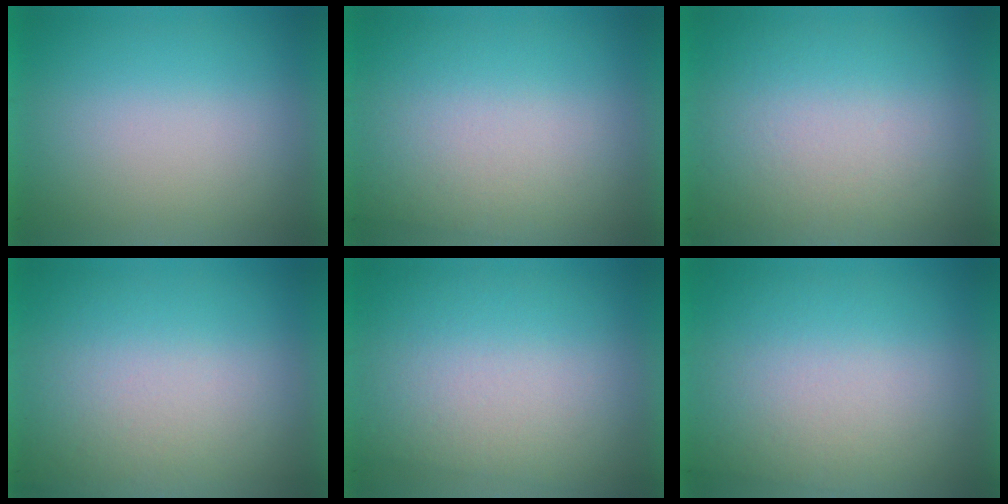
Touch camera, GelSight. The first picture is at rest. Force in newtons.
{"total": 2.6}
{"total": 4.1}
{"total": 2.7}
{"total": 2.8}
{"total": 3.0}